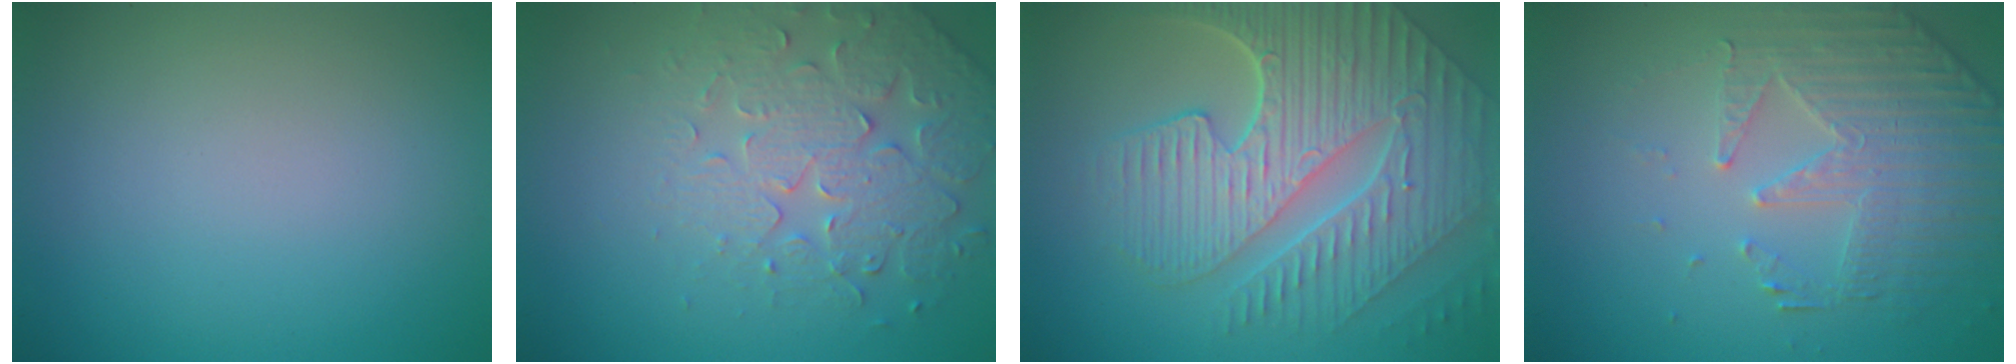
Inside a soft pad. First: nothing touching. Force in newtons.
{"total": 4.2, "press": 4.0, "slide": 1.2}
{"total": 9.8, "press": 6.5, "slide": 7.3}
{"total": 4.9, "press": 3.8, "slide": 3.0}